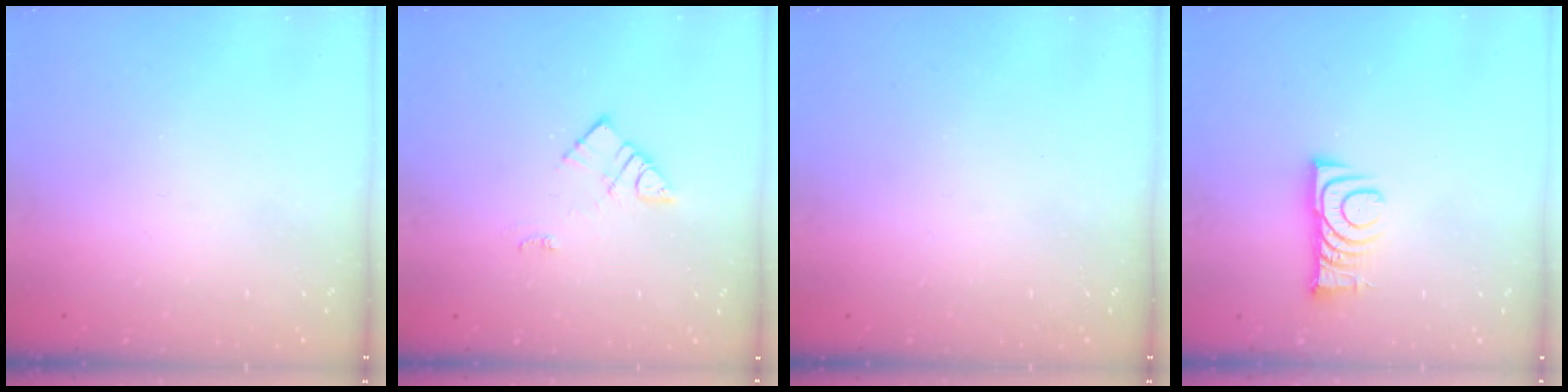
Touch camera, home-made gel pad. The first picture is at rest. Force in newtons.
{"total": 8.5, "press": 8.5, "slide": 0.6}
{"total": 0.0}
{"total": 8.1, "press": 8.1, "slide": 0.9}